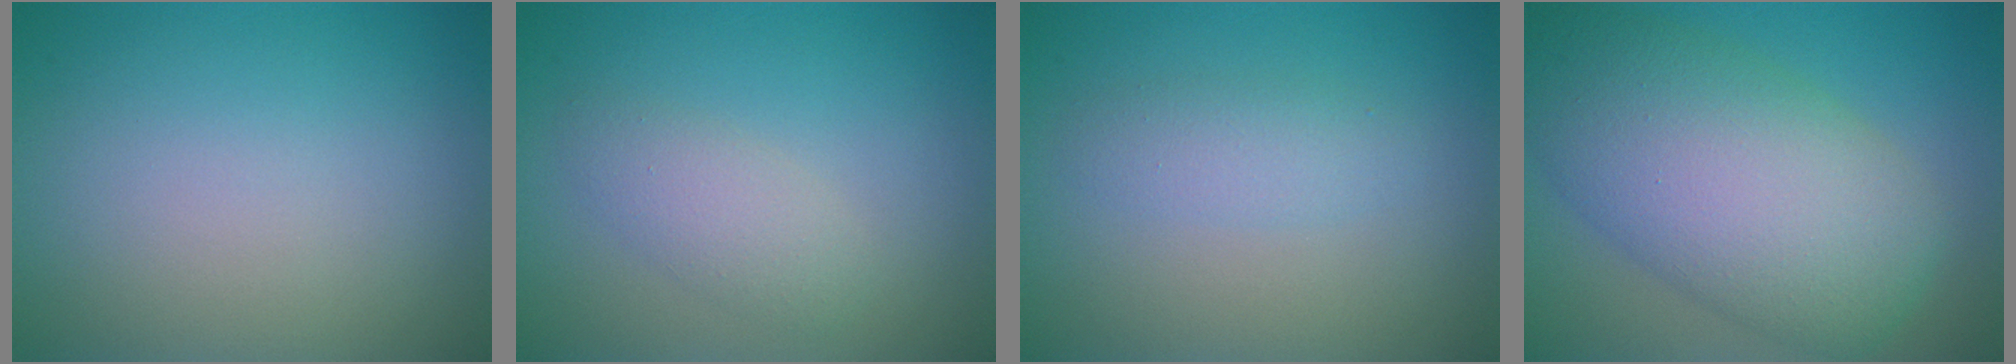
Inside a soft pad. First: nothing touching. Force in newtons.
{"total": 2.3, "press": 2.3, "slide": 0.1}
{"total": 1.9, "press": 1.9, "slide": 0.0}
{"total": 10.7, "press": 10.7, "slide": 0.3}